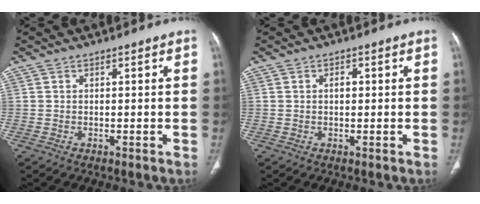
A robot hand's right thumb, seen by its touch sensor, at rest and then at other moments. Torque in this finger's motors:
{"motor_torque": [0.17, 1.12, 0.48, -0.29, 0.00]}